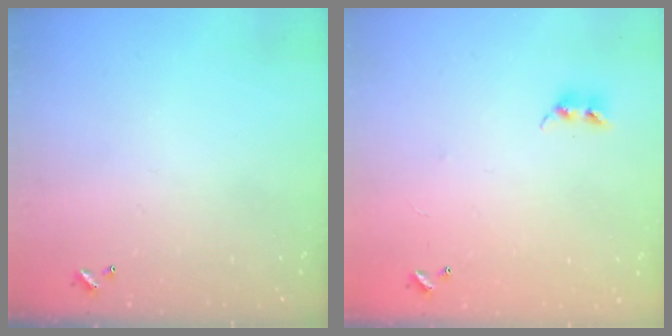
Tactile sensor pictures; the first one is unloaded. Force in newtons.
{"total": 7.8, "press": 7.8, "slide": 0.4}